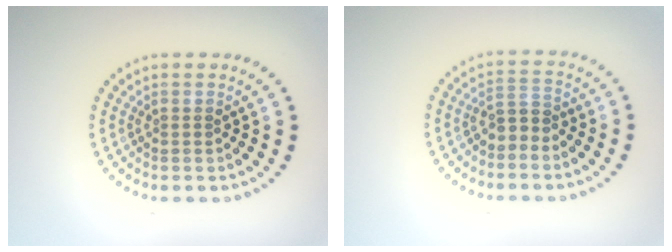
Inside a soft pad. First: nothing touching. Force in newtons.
{"total": 1.9, "press": 1.6, "slide": 1.0}